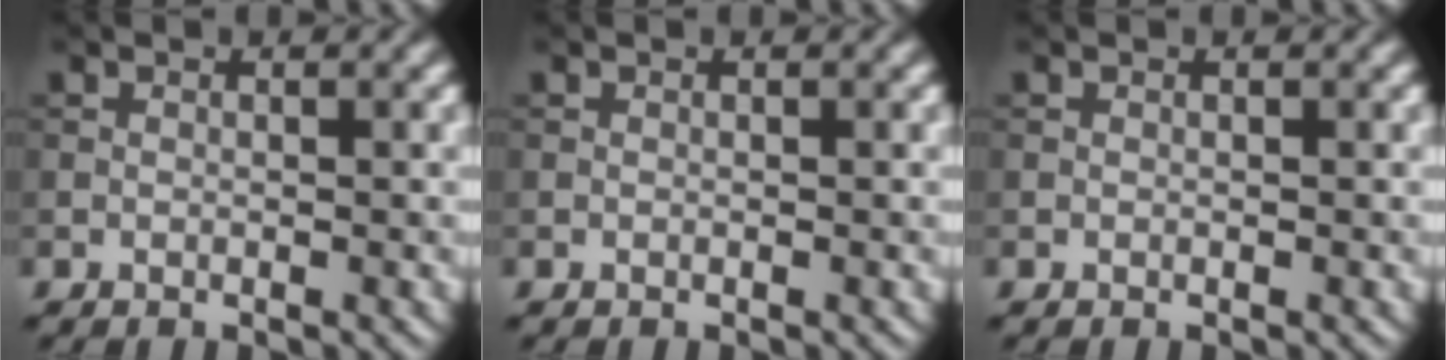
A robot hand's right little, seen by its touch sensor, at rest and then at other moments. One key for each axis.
{"total": 0.0}
{"total": 0.0}